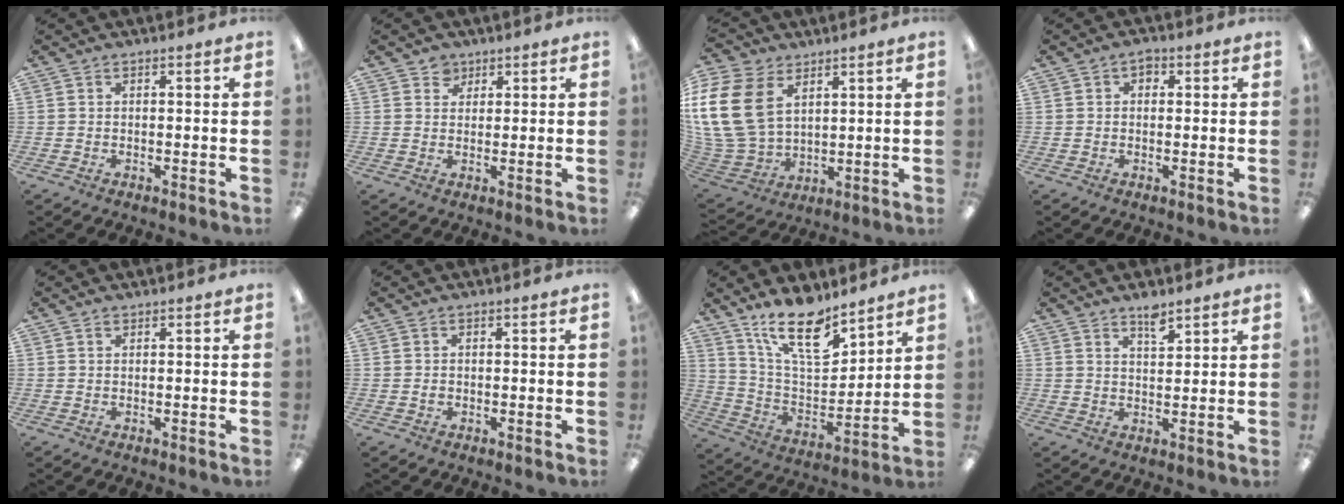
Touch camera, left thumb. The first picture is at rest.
{"total": 3.7, "force": [2.4, 2.7, 0.3], "torque": [0.000, -0.005, 0.042]}
{"total": 19.1, "force": [6.1, 13.7, 11.9], "torque": [-0.288, -0.027, 0.114]}
{"total": 1.9, "force": [0.5, 1.4, 1.2], "torque": [-0.017, 0.002, 0.006]}
{"total": 0.6, "force": [0.4, 0.3, 0.3], "torque": [-0.007, 0.003, 0.006]}
{"total": 0.8, "force": [-0.2, 0.6, 0.5], "torque": [-0.011, 0.001, -0.004]}
{"total": 16.9, "force": [12.4, 6.1, 9.6], "torque": [-0.171, -0.072, 0.216]}
{"total": 4.3, "force": [3.4, 1.3, 2.3], "torque": [-0.027, -0.019, 0.056]}